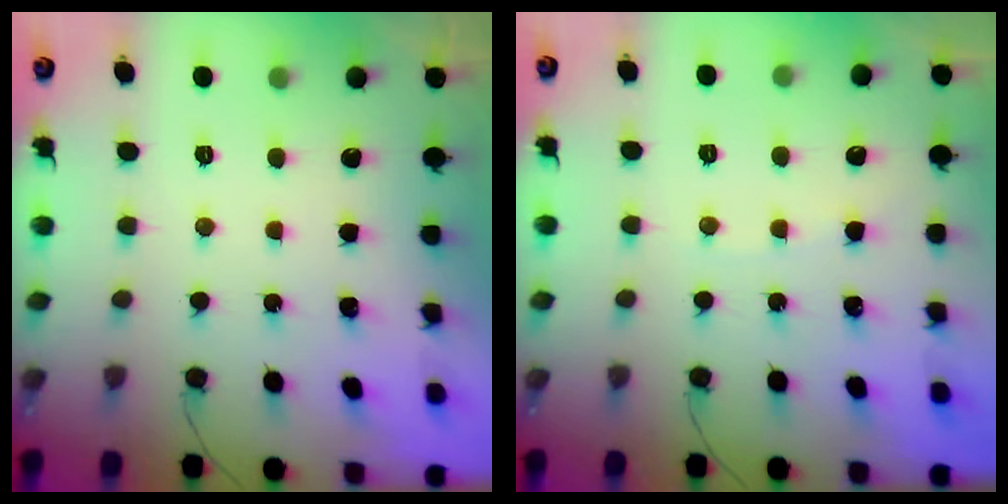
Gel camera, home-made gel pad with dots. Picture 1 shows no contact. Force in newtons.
{"total": 3.2, "press": 3.2, "slide": 0.4}